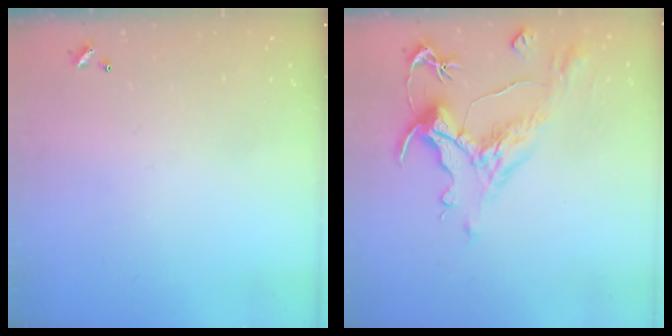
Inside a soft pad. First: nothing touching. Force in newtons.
{"total": 2.0, "press": 1.5, "slide": 1.4}